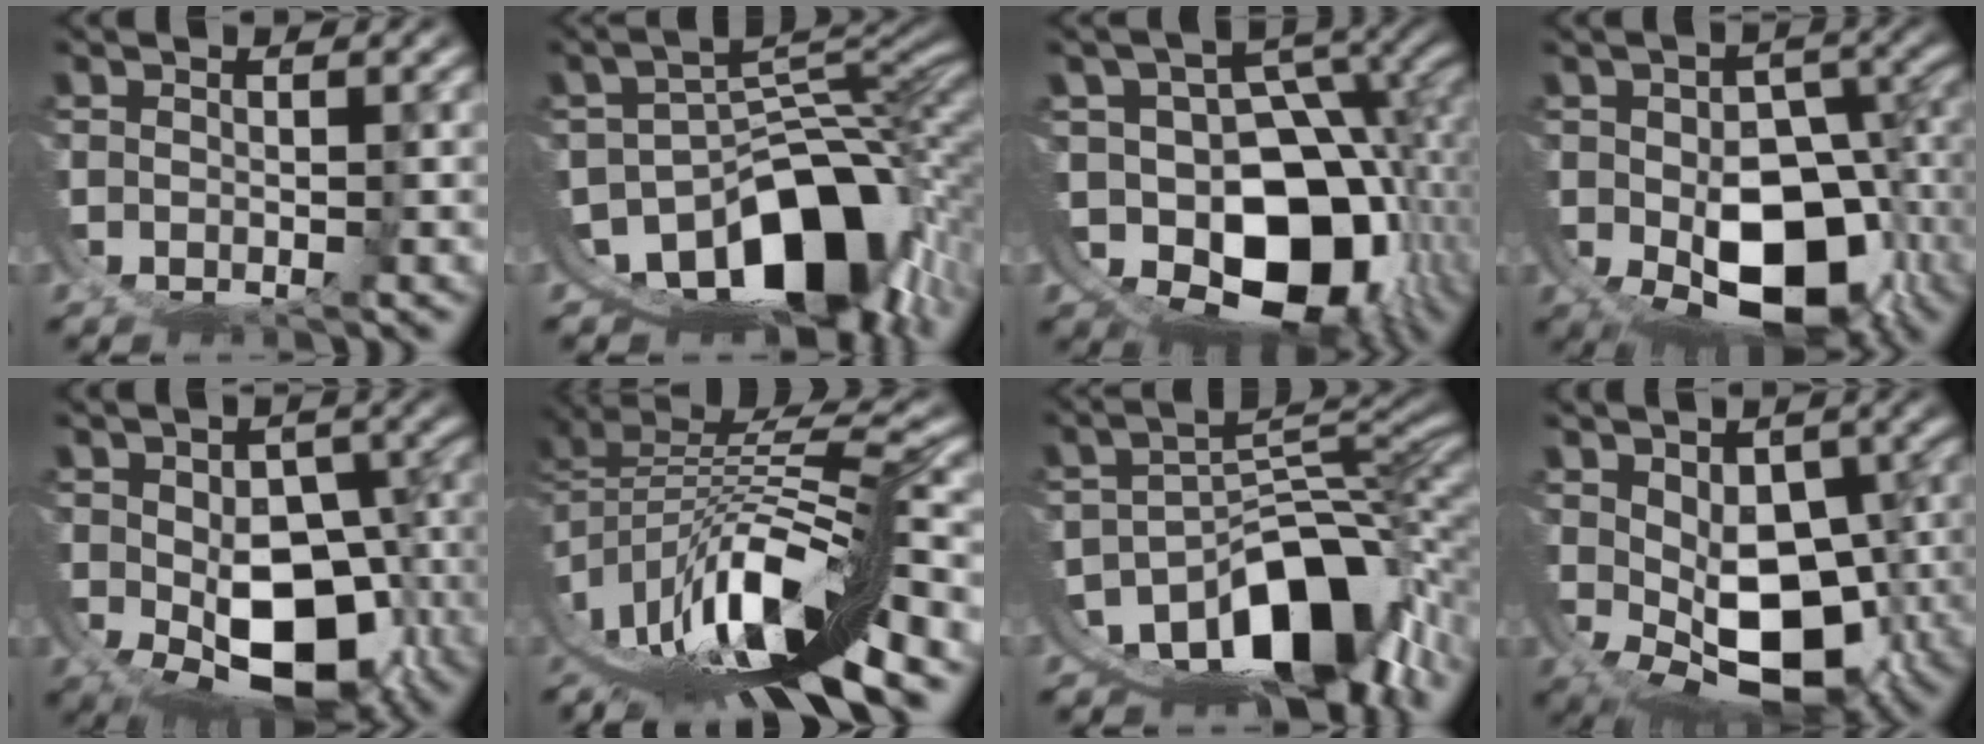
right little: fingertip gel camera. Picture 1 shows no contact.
{"total": 16.3, "force": [-7.9, 8.8, 11.3], "torque": [-0.170, -0.028, -0.110]}
{"total": 23.9, "force": [-7.2, 17.9, 14.2], "torque": [-0.292, -0.112, -0.082]}
{"total": 12.8, "force": [-4.3, 7.7, 9.3], "torque": [-0.141, -0.066, -0.030]}
{"total": 10.4, "force": [-3.4, 5.5, 8.2], "torque": [-0.124, -0.063, -0.019]}
{"total": 15.7, "force": [-5.5, 7.8, 12.5], "torque": [-0.200, -0.020, -0.073]}
{"total": 14.5, "force": [-7.8, 6.9, 10.1], "torque": [-0.142, -0.018, -0.112]}
{"total": 10.0, "force": [-2.5, 5.1, 8.2], "torque": [-0.133, -0.059, -0.007]}